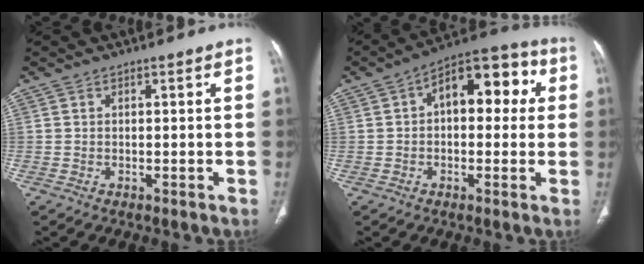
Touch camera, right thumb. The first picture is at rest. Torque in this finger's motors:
{"motor_torque": [0.73, 2.85, 1.48, -0.25, 0.06]}